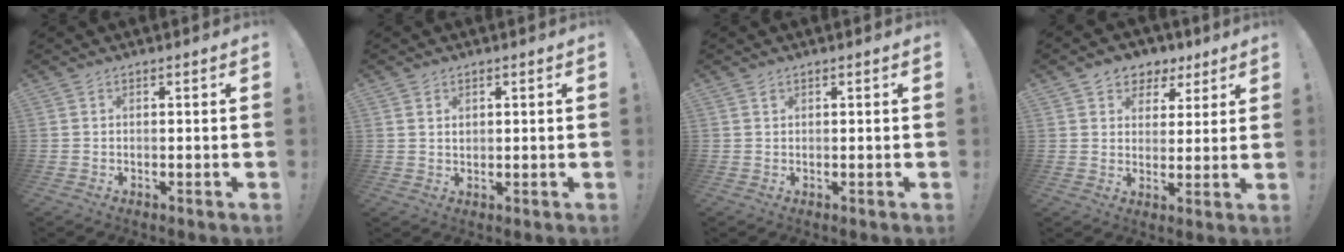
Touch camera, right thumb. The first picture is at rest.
{"total": 1.7, "force": [1.2, 1.1, 0.3], "torque": [0.001, 0.000, 0.021]}
{"total": 0.7, "force": [0.6, 0.4, 0.1], "torque": [-0.001, -0.001, 0.010]}
{"total": 6.5, "force": [3.3, 5.6, 0.9], "torque": [-0.011, -0.020, 0.065]}